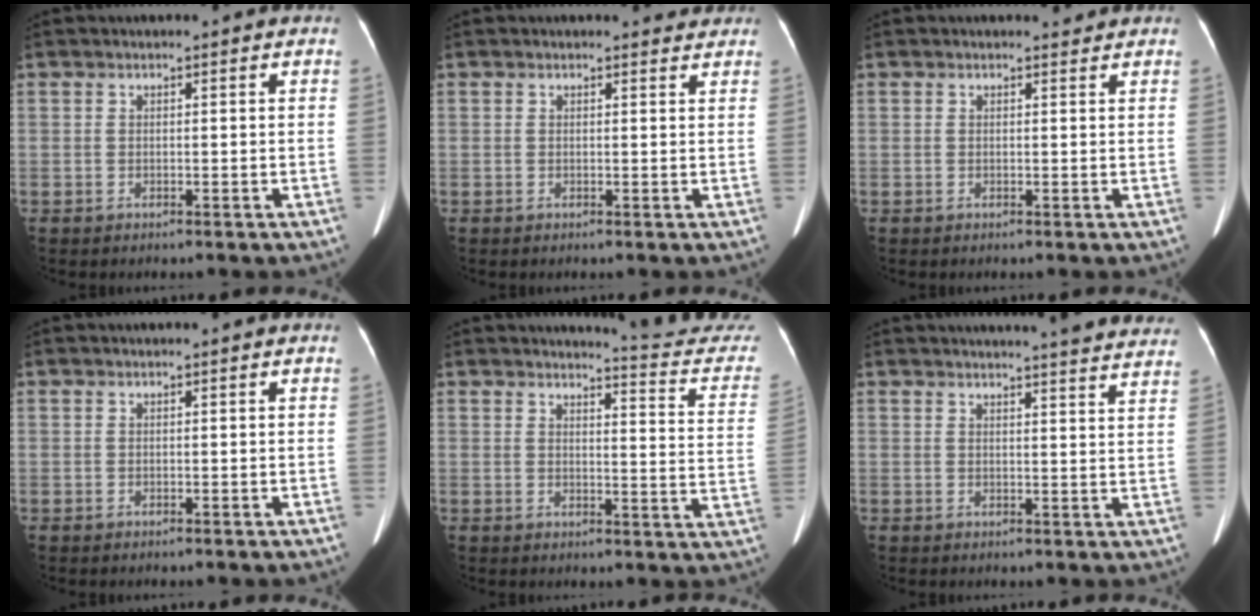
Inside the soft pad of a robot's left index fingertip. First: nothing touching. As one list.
[{"total": 2.0, "force": [1.9, 0.6, 0.1], "torque": [-0.003, -0.002, 0.011]}, {"total": 0.9, "force": [0.9, 0.1, -0.1], "torque": [-0.008, -0.007, 0.012]}, {"total": 0.0}, {"total": 12.3, "force": [12.3, -0.5, 1.0], "torque": [-0.003, -0.105, 0.113]}, {"total": 17.1, "force": [16.4, 0.7, 5.1], "torque": [-0.059, -0.044, 0.177]}]